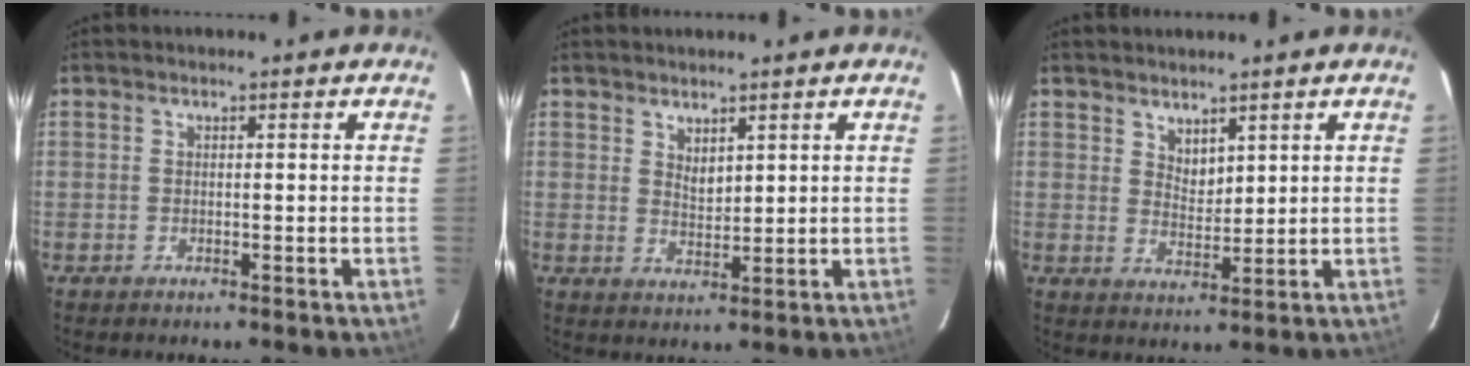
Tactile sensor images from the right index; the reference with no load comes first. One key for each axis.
{"total": 2.8, "fx": 2.1, "fy": 1.2, "fz": 1.4, "tx": -0.021, "ty": -0.004, "tz": 0.039}
{"total": 3.5, "fx": 2.8, "fy": 1.7, "fz": 1.3, "tx": -0.016, "ty": 0.000, "tz": 0.052}